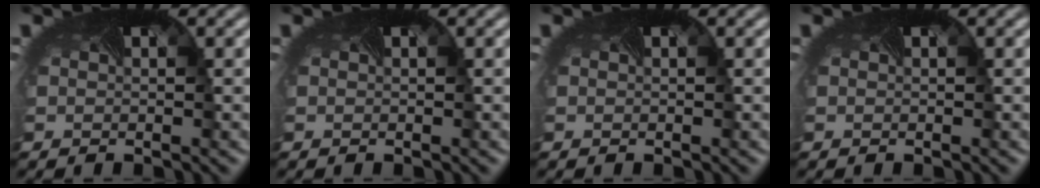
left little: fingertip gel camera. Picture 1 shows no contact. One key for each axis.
{"total": 0.0}
{"total": 0.0}
{"total": 0.0}